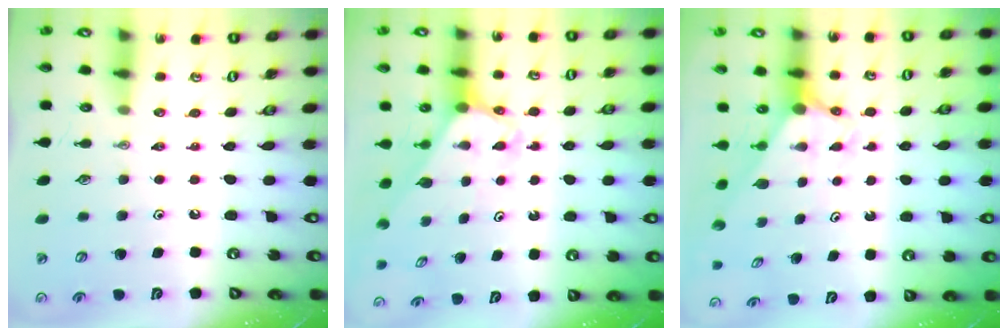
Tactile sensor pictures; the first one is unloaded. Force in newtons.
{"total": 2.7, "press": 2.7, "slide": 0.2}
{"total": 2.9, "press": 2.9, "slide": 0.0}